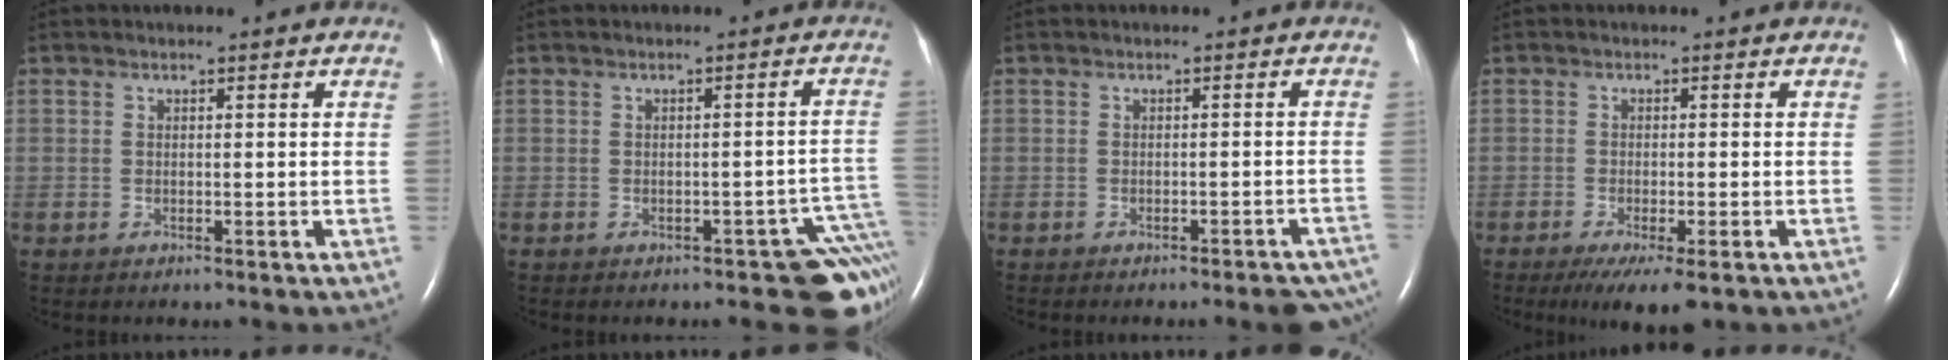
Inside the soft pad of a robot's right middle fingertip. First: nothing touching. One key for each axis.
{"total": 7.6, "fx": -5.2, "fy": 2.3, "fz": 5.1, "tx": -0.035, "ty": 0.011, "tz": -0.061}
{"total": 7.1, "fx": -6.4, "fy": 1.4, "fz": 2.8, "tx": -0.015, "ty": -0.002, "tz": -0.068}
{"total": 6.0, "fx": -3.8, "fy": 1.1, "fz": 4.6, "tx": -0.074, "ty": -0.019, "tz": -0.057}